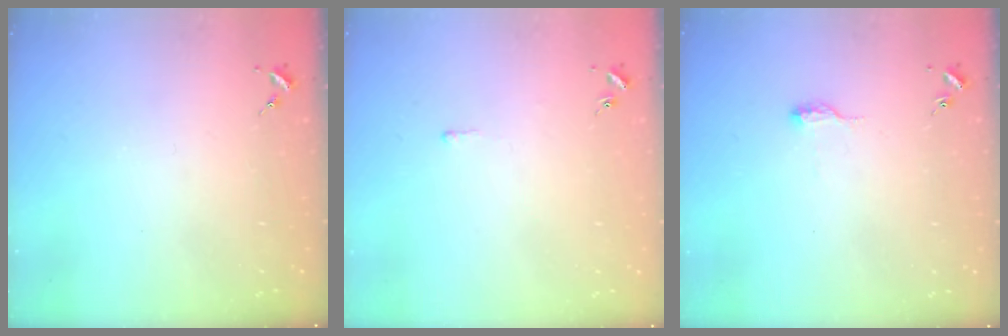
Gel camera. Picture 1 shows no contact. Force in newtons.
{"total": 2.6, "press": 2.6, "slide": 0.4}
{"total": 8.0, "press": 8.0, "slide": 0.7}